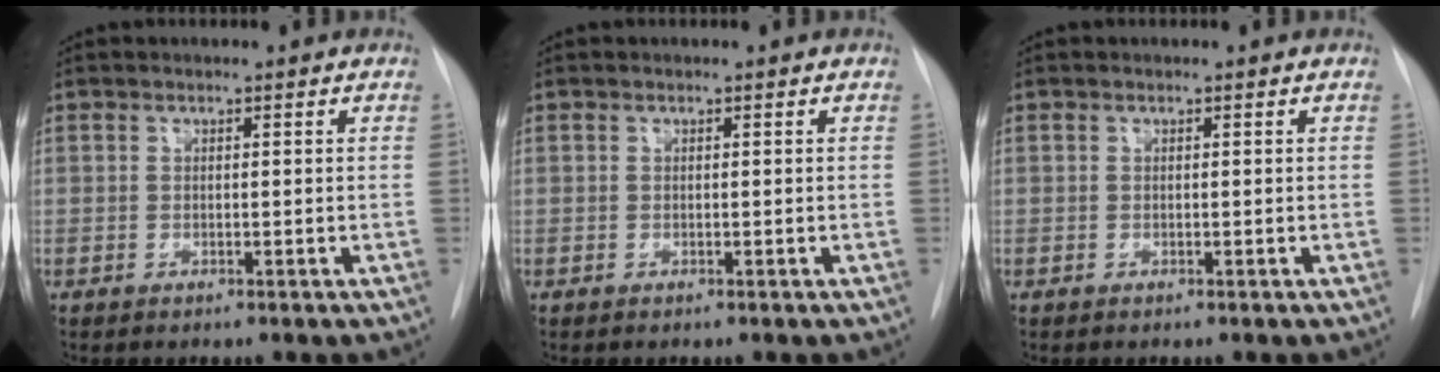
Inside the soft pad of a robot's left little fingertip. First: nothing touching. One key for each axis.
{"total": 0.0}
{"total": 0.0}